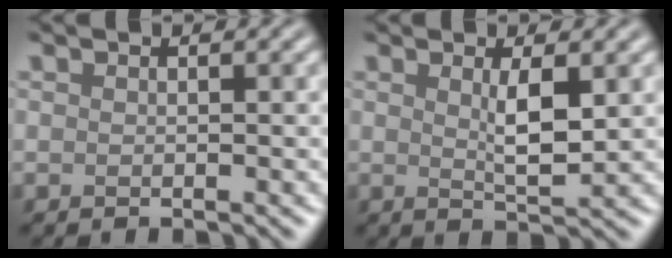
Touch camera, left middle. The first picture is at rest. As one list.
[{"total": 2.8, "force": [0.8, 0.6, 2.6], "torque": [-0.051, -0.004, 0.016]}]